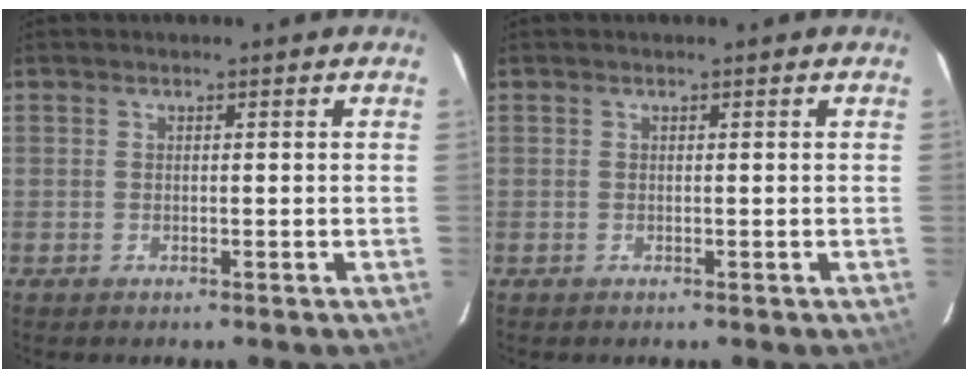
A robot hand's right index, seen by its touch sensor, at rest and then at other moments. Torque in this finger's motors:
{"motor_torque": [0.00, 0.00, 0.00, 0.00]}